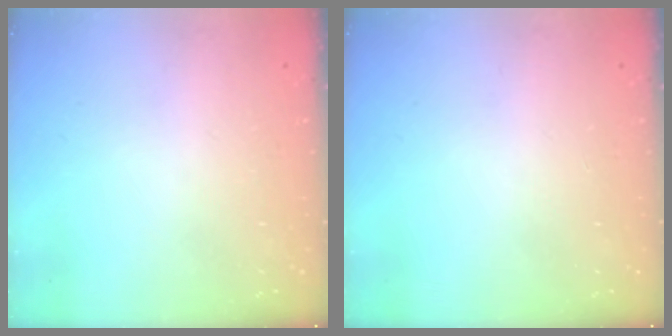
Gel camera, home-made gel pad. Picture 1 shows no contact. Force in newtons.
{"total": 0.0}